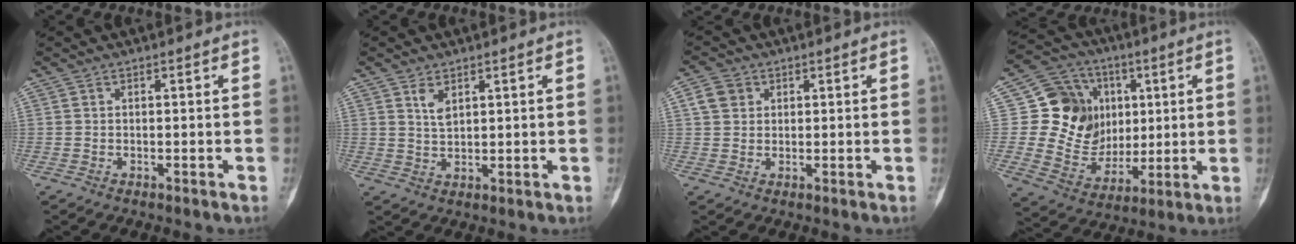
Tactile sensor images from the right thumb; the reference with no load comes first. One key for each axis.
{"total": 2.9, "fx": 1.7, "fy": 1.5, "fz": 1.8, "tx": -0.028, "ty": -0.009, "tz": 0.037}
{"total": 3.9, "fx": 1.3, "fy": 3.3, "fz": 1.6, "tx": -0.016, "ty": 0.001, "tz": 0.025}
{"total": 17.1, "fx": 3.1, "fy": 14.7, "fz": 8.2, "tx": -0.090, "ty": 0.000, "tz": 0.065}